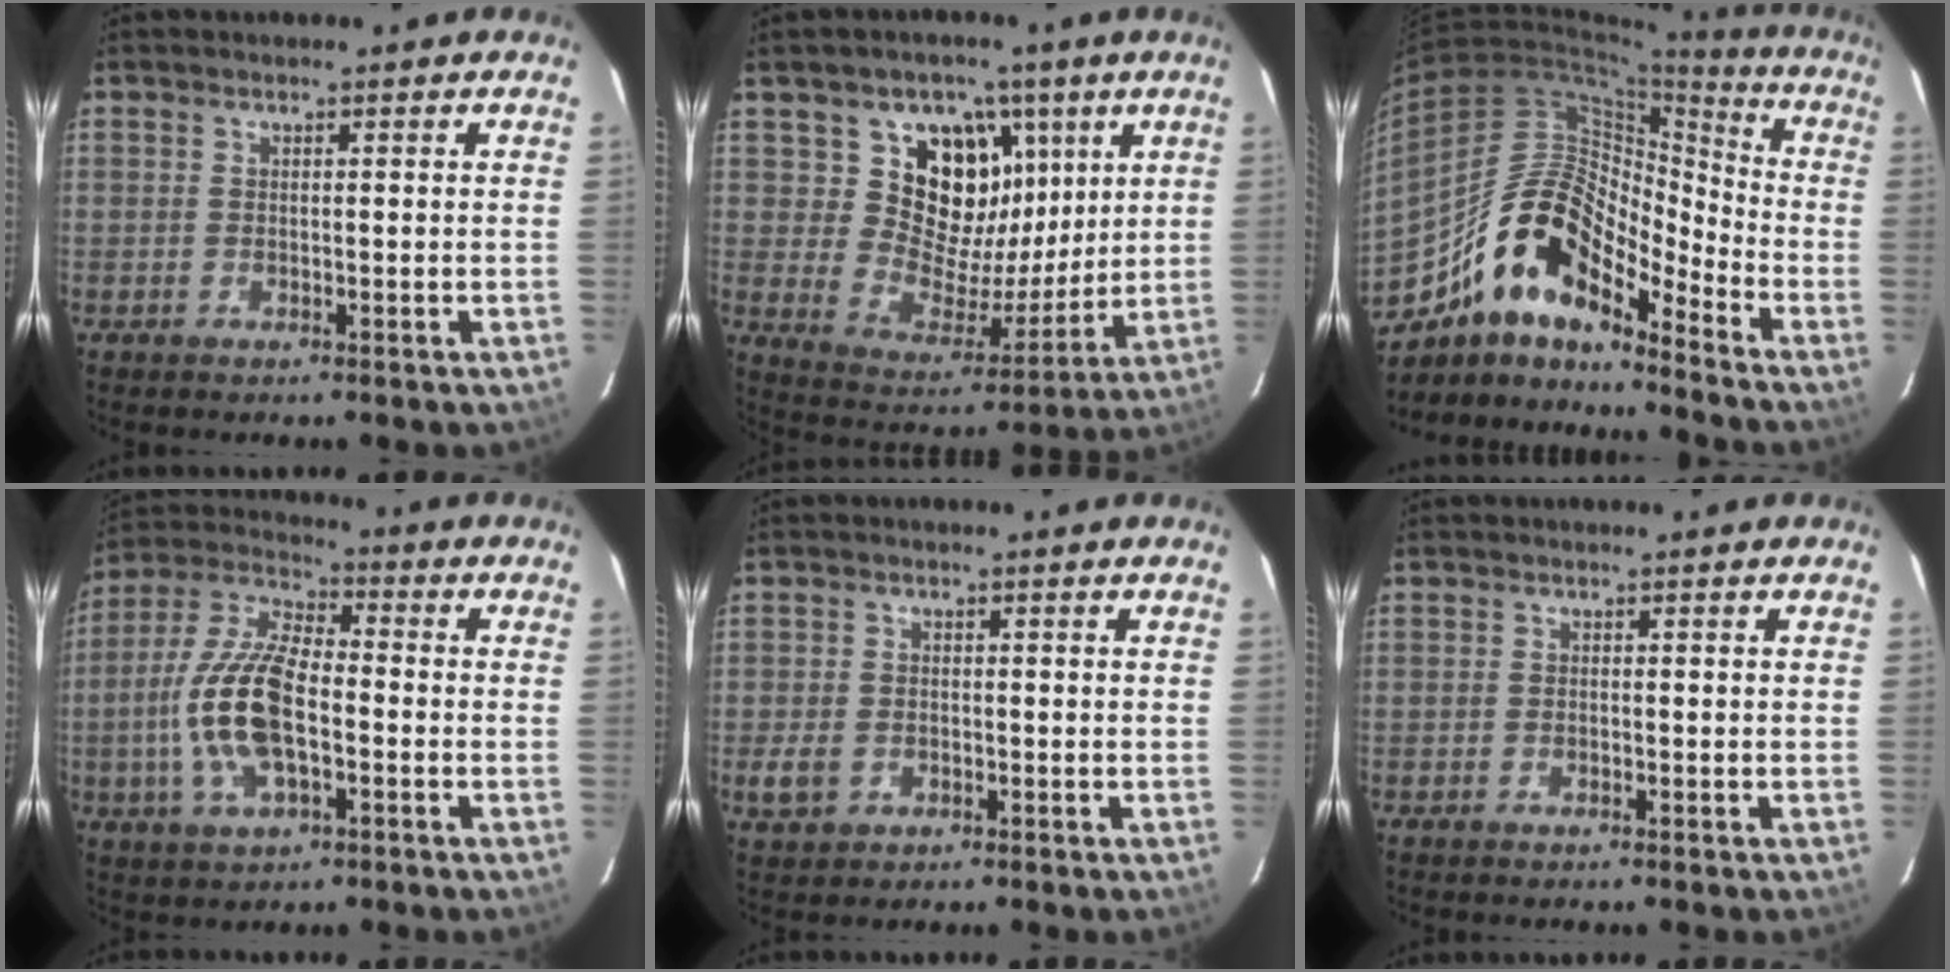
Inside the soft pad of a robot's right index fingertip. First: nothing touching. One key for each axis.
{"total": 14.5, "fx": 6.4, "fy": 11.6, "fz": 5.9, "tx": -0.109, "ty": -0.004, "tz": 0.118}
{"total": 15.8, "fx": -11.7, "fy": 5.5, "fz": 9.0, "tx": -0.155, "ty": 0.016, "tz": -0.227}
{"total": 14.4, "fx": -3.2, "fy": 6.1, "fz": 12.7, "tx": -0.271, "ty": 0.004, "tz": -0.065}
{"total": 3.7, "fx": -1.0, "fy": 3.2, "fz": 1.6, "tx": -0.036, "ty": 0.000, "tz": -0.013}
{"total": 0.0}